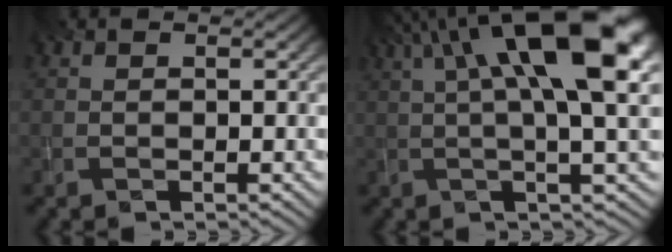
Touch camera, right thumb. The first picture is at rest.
{"total": 15.1, "force": [4.8, 4.1, 13.7], "torque": [-0.224, 0.021, 0.078]}